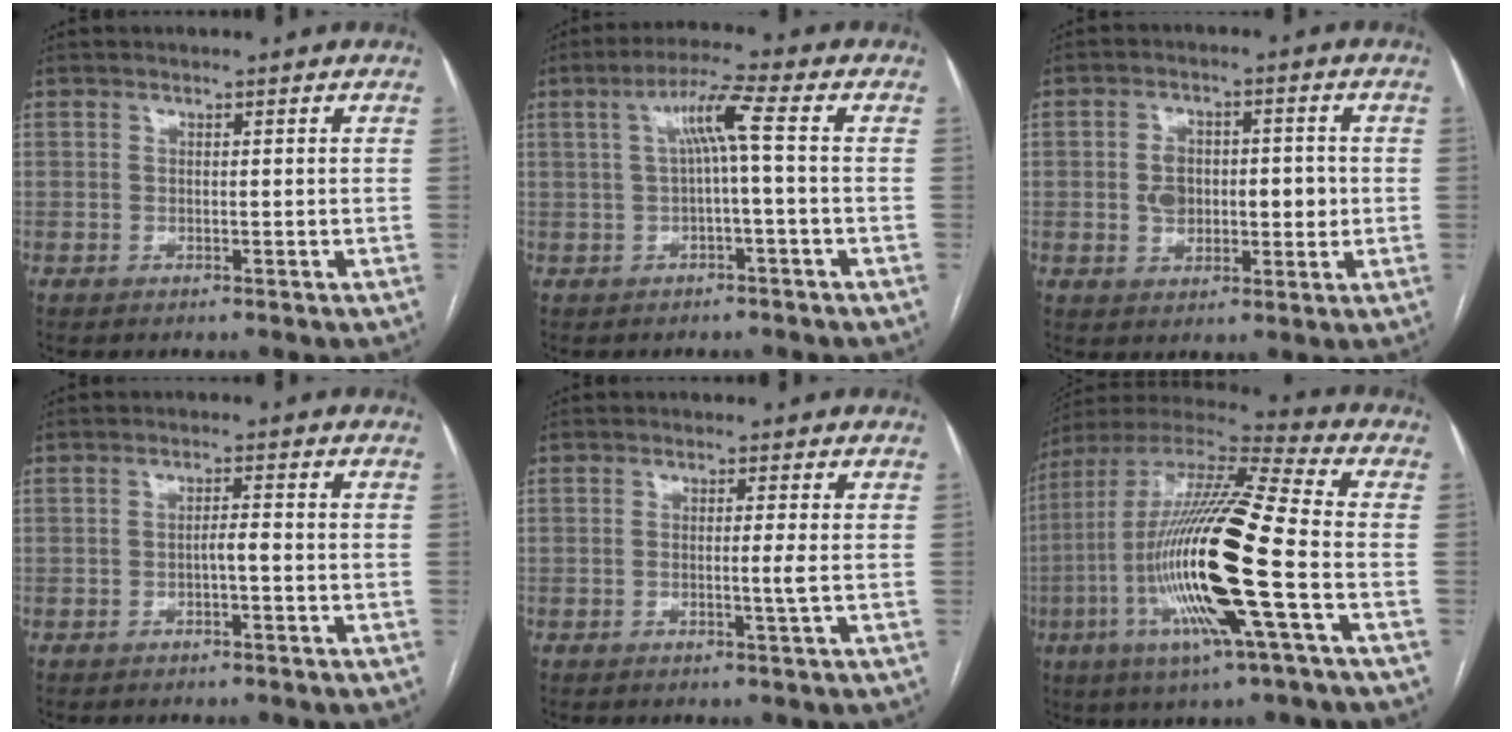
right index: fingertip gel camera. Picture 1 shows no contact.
{"total": 5.5, "force": [0.4, -0.5, 5.4], "torque": [-0.097, 0.020, 0.012]}
{"total": 7.3, "force": [-0.1, 4.6, 5.6], "torque": [-0.088, 0.017, 0.006]}
{"total": 1.6, "force": [-0.6, 0.1, 1.4], "torque": [-0.021, 0.004, -0.011]}
{"total": 1.7, "force": [-0.2, -0.6, 1.6], "torque": [-0.027, -0.003, -0.006]}
{"total": 22.3, "force": [-5.3, 1.2, 21.7], "torque": [-0.447, -0.021, -0.108]}